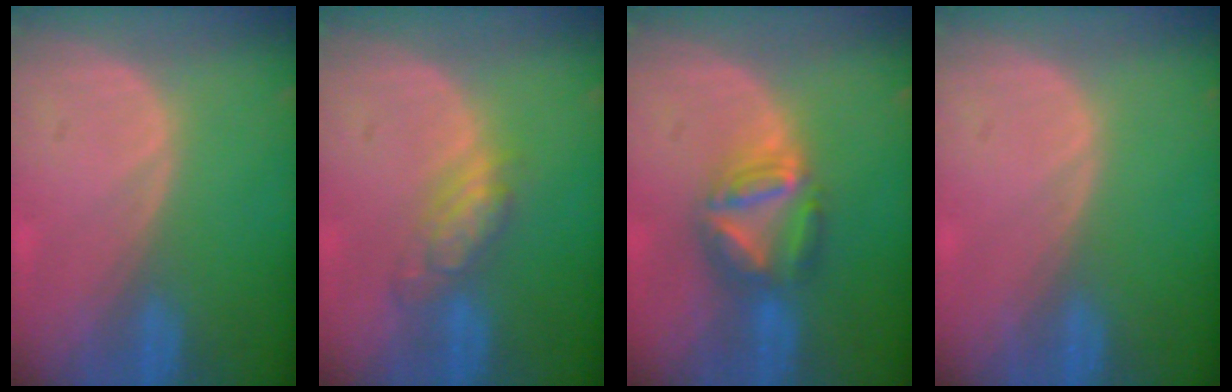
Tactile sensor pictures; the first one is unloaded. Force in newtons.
{"total": 5.4, "press": 4.6, "slide": 2.8}
{"total": 7.2, "press": 6.3, "slide": 3.5}
{"total": 0.0}